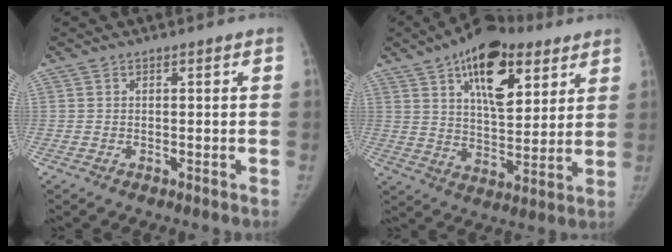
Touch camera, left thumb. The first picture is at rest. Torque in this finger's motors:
{"motor_torque": [0.36, 0.24, 1.80, -0.97, 0.40]}